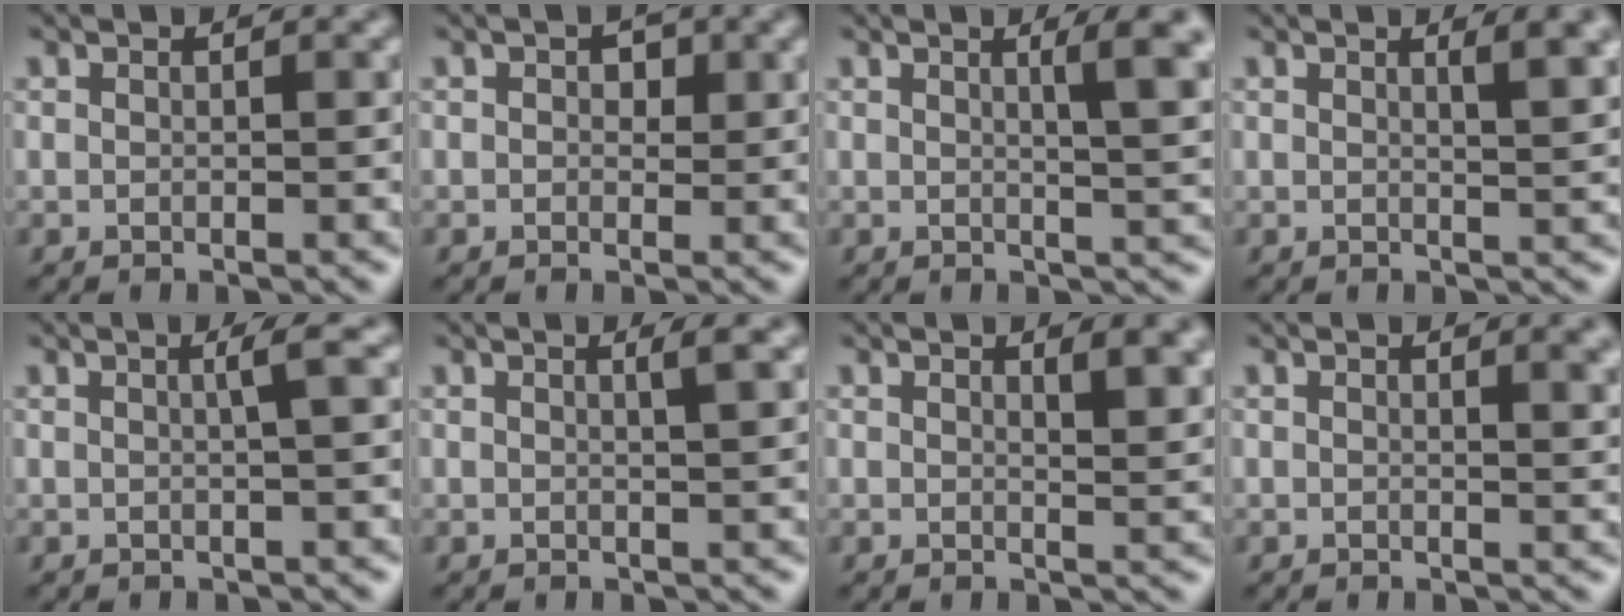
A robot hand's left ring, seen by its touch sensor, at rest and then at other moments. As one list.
[{"total": 1.4, "force": [0.4, 1.0, 0.8], "torque": [-0.006, 0.000, 0.002]}, {"total": 4.3, "force": [1.5, 1.0, 3.9], "torque": [-0.042, 0.003, 0.019]}, {"total": 3.3, "force": [1.4, 1.1, 2.7], "torque": [-0.016, 0.006, 0.015]}, {"total": 1.7, "force": [0.2, 0.3, 1.7], "torque": [-0.025, 0.007, -0.001]}, {"total": 1.5, "force": [0.6, 0.4, 1.3], "torque": [-0.014, 0.003, 0.004]}, {"total": 3.0, "force": [1.5, 1.0, 2.4], "torque": [-0.025, 0.000, 0.023]}, {"total": 2.5, "force": [1.2, 1.0, 2.0], "torque": [-0.013, 0.003, 0.014]}]